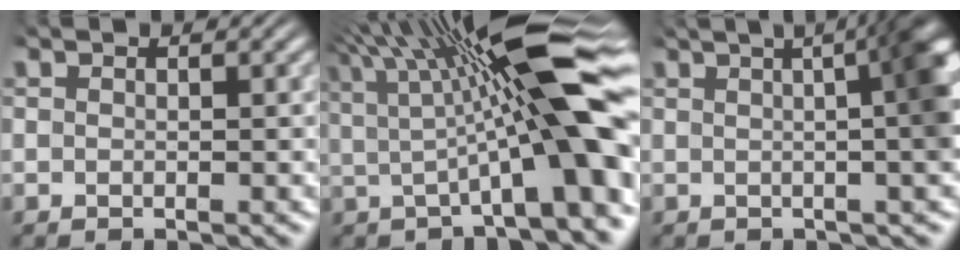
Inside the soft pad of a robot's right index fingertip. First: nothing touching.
{"total": 11.6, "force": [2.8, 2.0, 11.1], "torque": [-0.153, 0.019, 0.042]}
{"total": 14.3, "force": [4.5, 6.8, 11.8], "torque": [-0.107, 0.053, 0.041]}